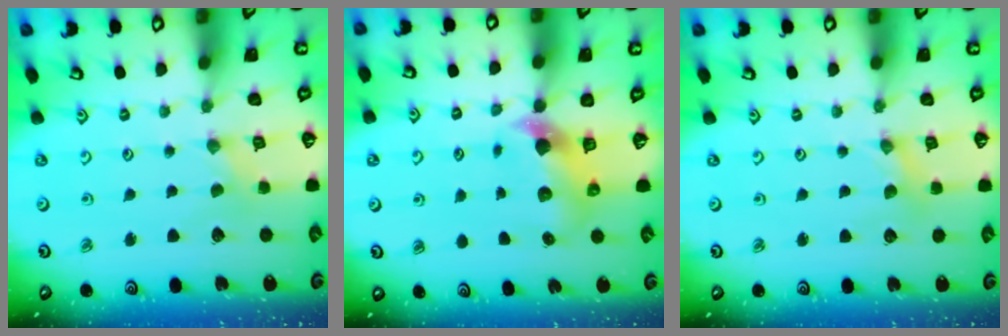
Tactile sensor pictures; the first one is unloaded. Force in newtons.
{"total": 5.9, "press": 5.9, "slide": 0.5}
{"total": 1.9, "press": 1.9, "slide": 0.3}